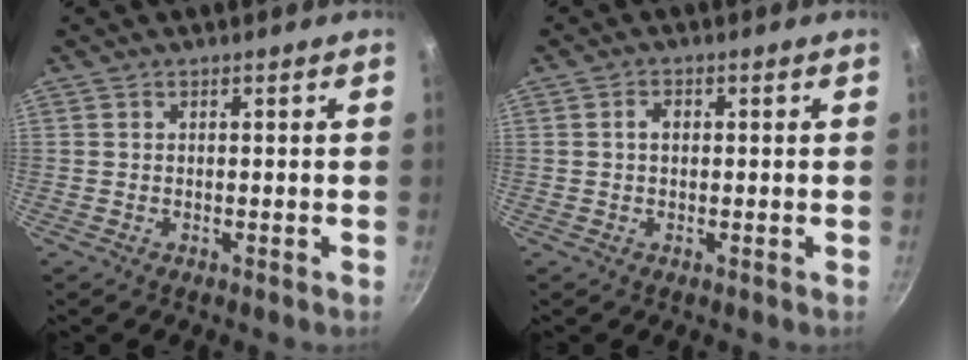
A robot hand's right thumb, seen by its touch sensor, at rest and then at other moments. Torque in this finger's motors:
{"motor_torque": [-0.55, 0.61, 0.70, -0.42, 0.00]}